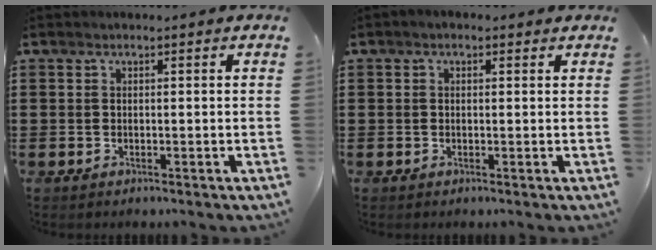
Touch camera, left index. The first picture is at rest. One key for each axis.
{"total": 1.0, "fx": 0.1, "fy": 0.7, "fz": 0.7, "tx": -0.014, "ty": 0.006, "tz": 0.001}